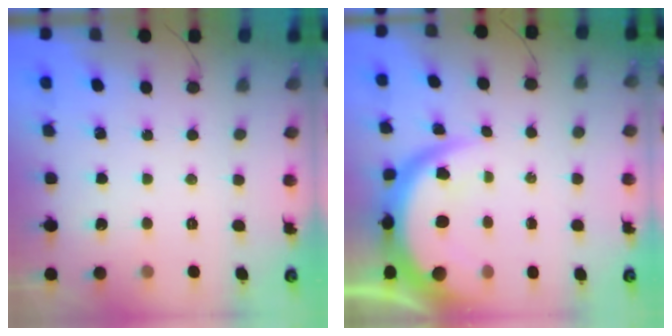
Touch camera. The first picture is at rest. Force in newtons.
{"total": 9.5, "press": 9.5, "slide": 0.8}